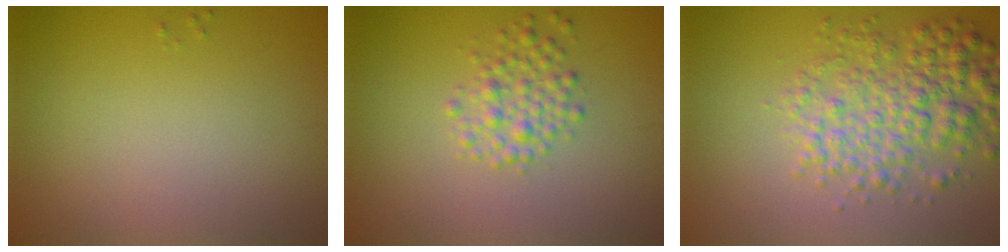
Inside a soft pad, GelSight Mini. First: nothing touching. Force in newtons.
{"total": 2.6, "press": 2.6, "slide": 0.0}
{"total": 5.5, "press": 5.5, "slide": 0.1}